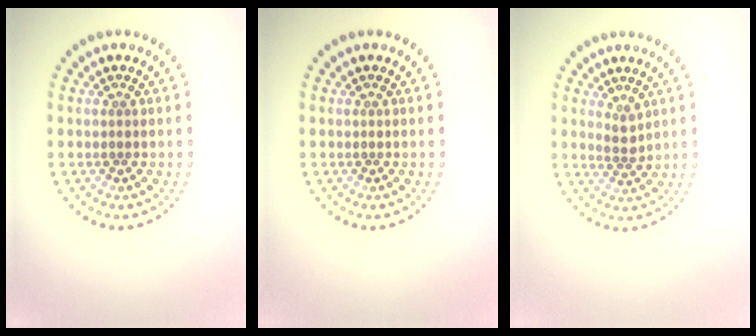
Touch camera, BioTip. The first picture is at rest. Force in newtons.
{"total": 0.0}
{"total": 1.5, "press": 1.2, "slide": 0.9}